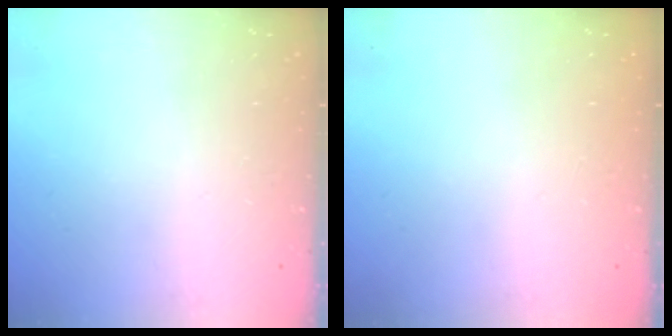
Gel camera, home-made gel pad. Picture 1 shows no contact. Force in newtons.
{"total": 0.0}